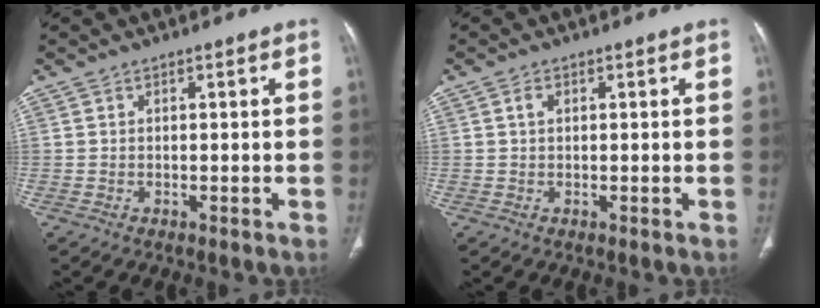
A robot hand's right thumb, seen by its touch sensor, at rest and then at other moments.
{"total": 1.2, "force": [0.3, 0.8, 0.8], "torque": [-0.012, 0.003, 0.005]}